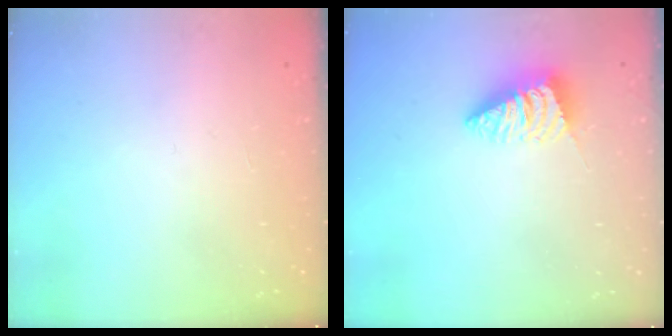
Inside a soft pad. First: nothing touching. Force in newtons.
{"total": 2.8, "press": 2.8, "slide": 0.2}